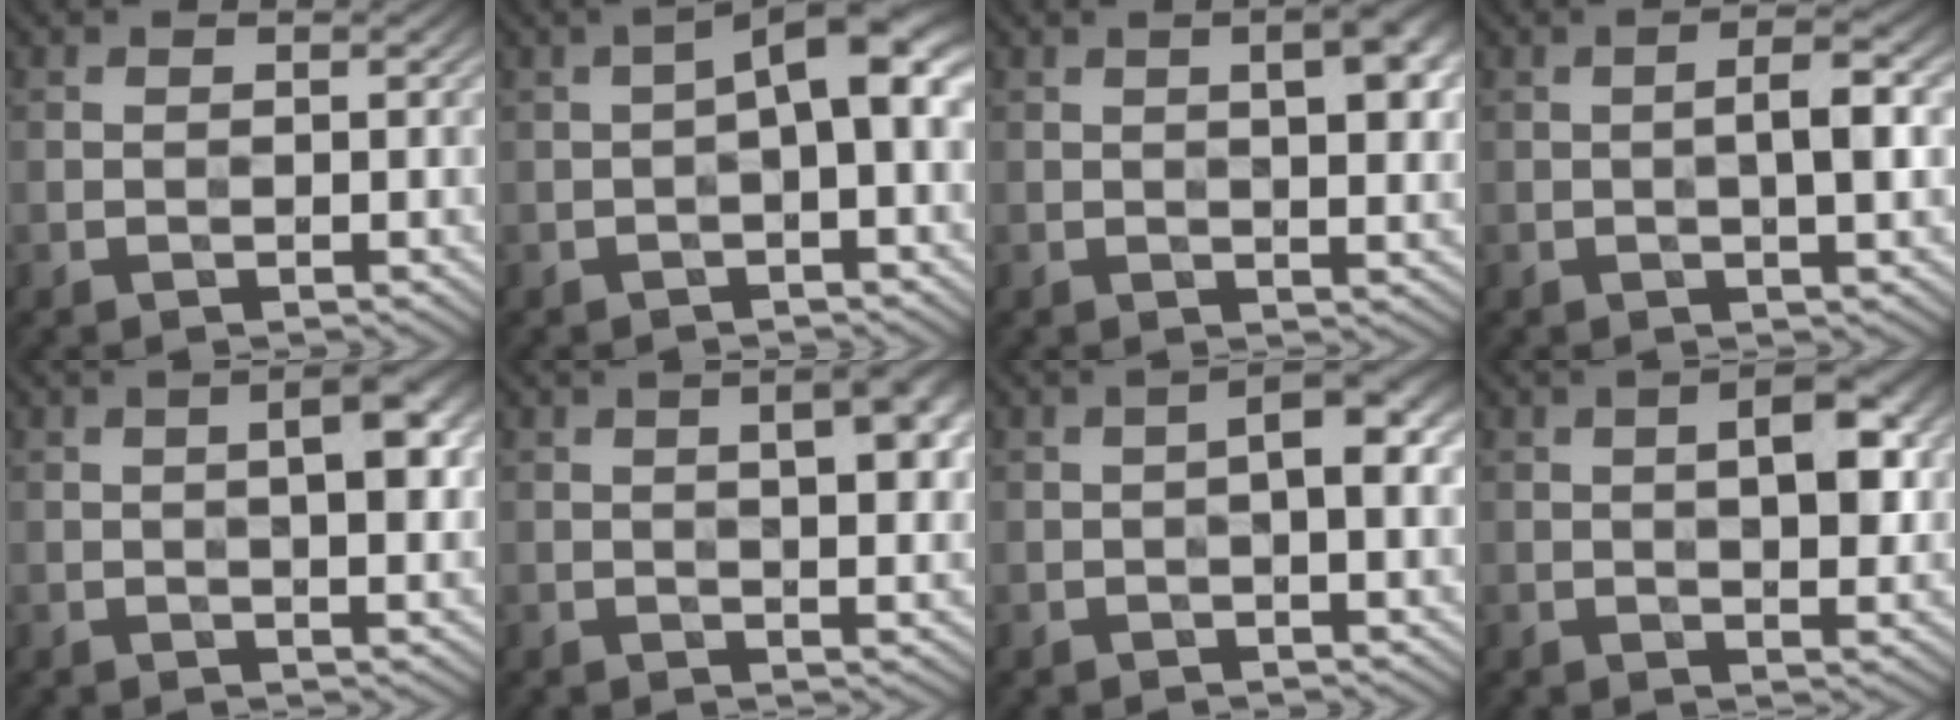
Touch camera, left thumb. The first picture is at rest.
{"total": 6.1, "force": [0.1, 1.8, 5.9], "torque": [-0.091, 0.021, -0.005]}
{"total": 6.2, "force": [1.4, 2.0, 5.7], "torque": [-0.077, 0.010, 0.019]}
{"total": 4.1, "force": [0.0, 0.8, 4.0], "torque": [-0.069, 0.009, -0.004]}
{"total": 5.5, "force": [0.9, 1.5, 5.2], "torque": [-0.076, 0.008, 0.012]}
{"total": 7.2, "force": [1.8, 2.5, 6.6], "torque": [-0.082, 0.013, 0.020]}
{"total": 5.1, "force": [0.5, 1.5, 4.9], "torque": [-0.078, 0.011, 0.003]}
{"total": 6.4, "force": [1.3, 2.4, 5.8], "torque": [-0.086, 0.007, 0.018]}